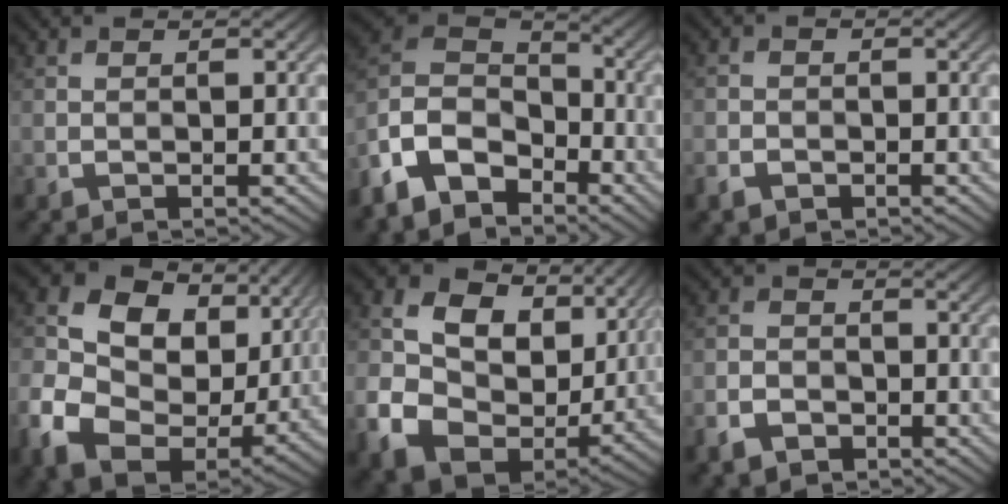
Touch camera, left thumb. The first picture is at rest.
{"total": 13.0, "force": [-7.9, 7.9, 6.6], "torque": [-0.182, -0.012, -0.162]}
{"total": 2.1, "force": [-1.4, 1.4, 0.9], "torque": [-0.020, -0.004, -0.034]}
{"total": 15.8, "force": [1.9, 12.3, 9.8], "torque": [-0.233, -0.018, 0.047]}
{"total": 14.5, "force": [2.3, 11.2, 9.0], "torque": [-0.209, -0.014, 0.054]}
{"total": 3.9, "force": [-2.6, 2.4, 1.6], "torque": [-0.037, -0.004, -0.059]}